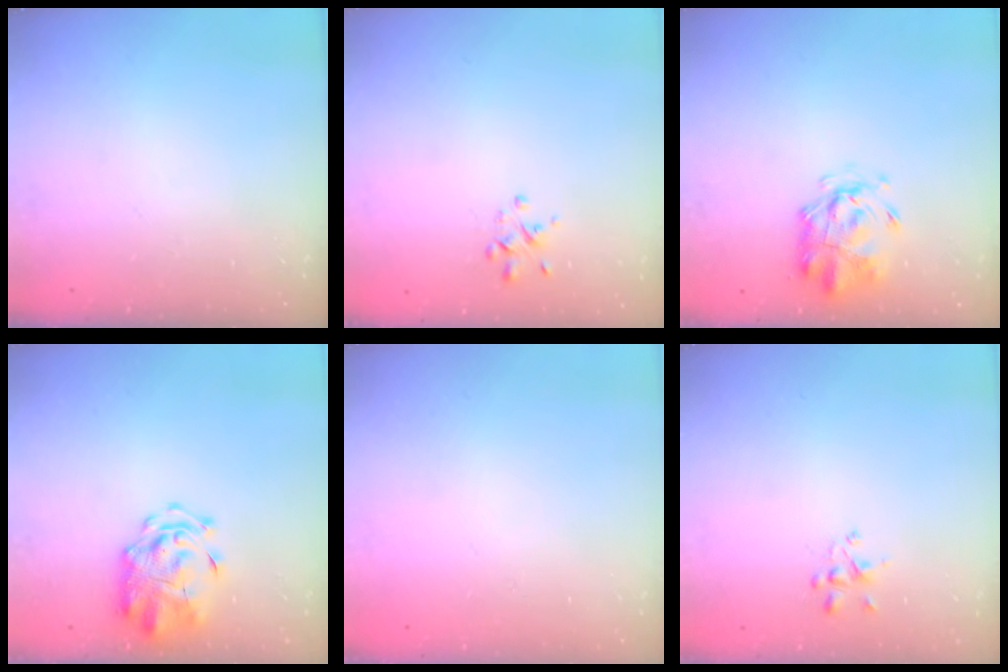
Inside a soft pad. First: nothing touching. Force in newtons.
{"total": 2.0, "press": 1.9, "slide": 0.6}
{"total": 2.9, "press": 2.9, "slide": 0.7}
{"total": 3.1, "press": 3.0, "slide": 1.0}
{"total": 1.8, "press": 1.8, "slide": 0.2}
{"total": 1.8, "press": 1.7, "slide": 0.7}